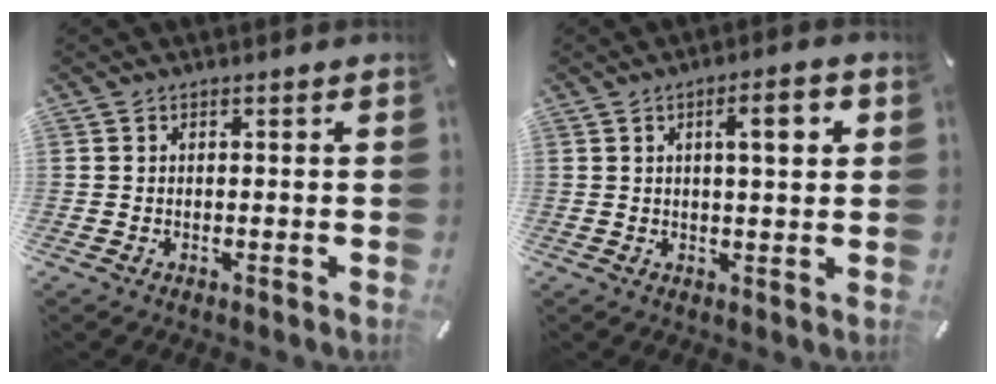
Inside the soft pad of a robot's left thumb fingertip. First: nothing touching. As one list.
[{"total": 7.2, "force": [2.3, 1.8, 6.6], "torque": [-0.102, -0.006, 0.028]}]